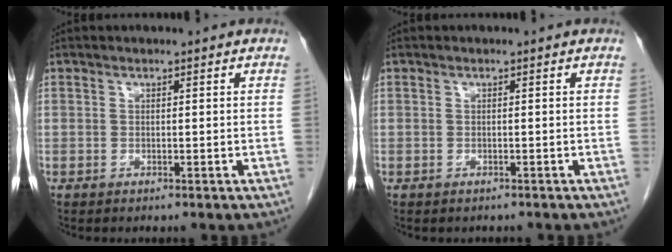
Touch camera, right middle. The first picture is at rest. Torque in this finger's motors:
{"motor_torque": [0.06, 0.06, 0.00, 0.00]}